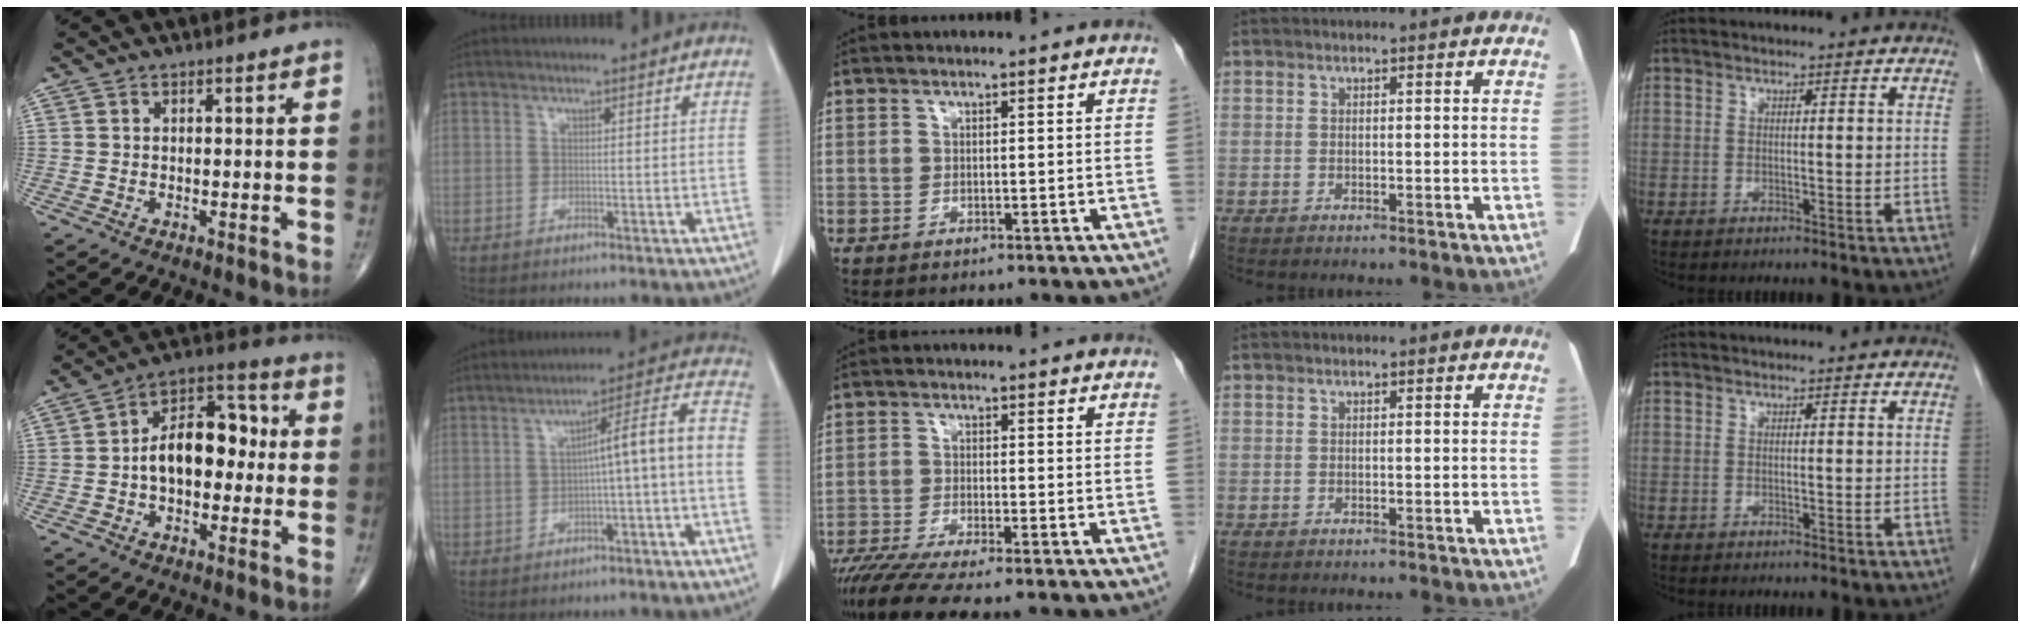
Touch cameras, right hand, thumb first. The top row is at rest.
{"thumb": {"total": 13.7, "force": [-0.3, 8.5, 10.8], "torque": [-0.144, 0.040, -0.015]}, "index": {"total": 8.5, "force": [-2.0, 0.1, 8.2], "torque": [-0.109, 0.031, -0.028]}, "middle": {"total": 8.4, "force": [-7.0, -0.4, 4.6], "torque": [-0.074, -0.023, -0.118]}}